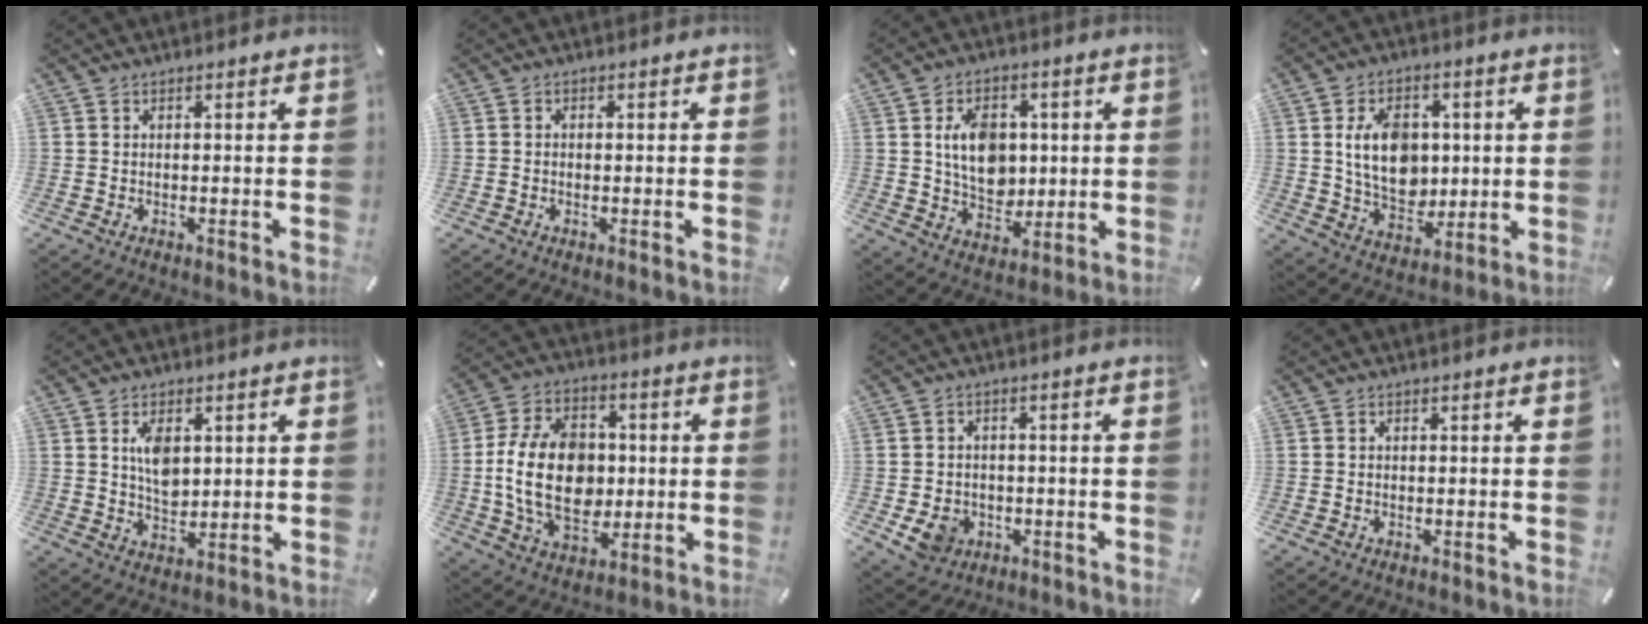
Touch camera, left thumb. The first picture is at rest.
{"total": 0.8, "force": [-0.3, 0.6, 0.4], "torque": [-0.008, 0.002, -0.007]}
{"total": 11.3, "force": [1.5, 8.7, 7.0], "torque": [-0.118, 0.007, 0.028]}
{"total": 12.9, "force": [1.6, 9.8, 8.2], "torque": [-0.158, 0.010, 0.030]}
{"total": 6.8, "force": [1.8, 4.4, 4.8], "torque": [-0.077, -0.007, 0.025]}
{"total": 18.8, "force": [-0.5, 13.3, 13.2], "torque": [-0.270, 0.005, -0.009]}
{"total": 6.6, "force": [-2.1, 5.7, 2.6], "torque": [-0.054, 0.005, -0.039]}
{"total": 0.0}